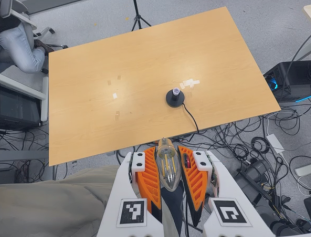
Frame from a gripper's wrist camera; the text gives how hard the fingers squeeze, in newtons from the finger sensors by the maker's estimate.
{"total": 21.6, "left": 23.9, "right": 19.3}